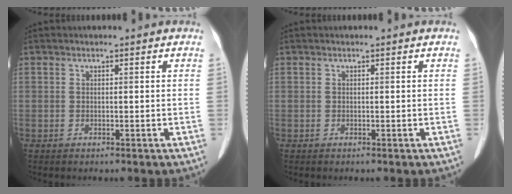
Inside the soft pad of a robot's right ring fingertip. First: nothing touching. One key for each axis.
{"total": 0.0}